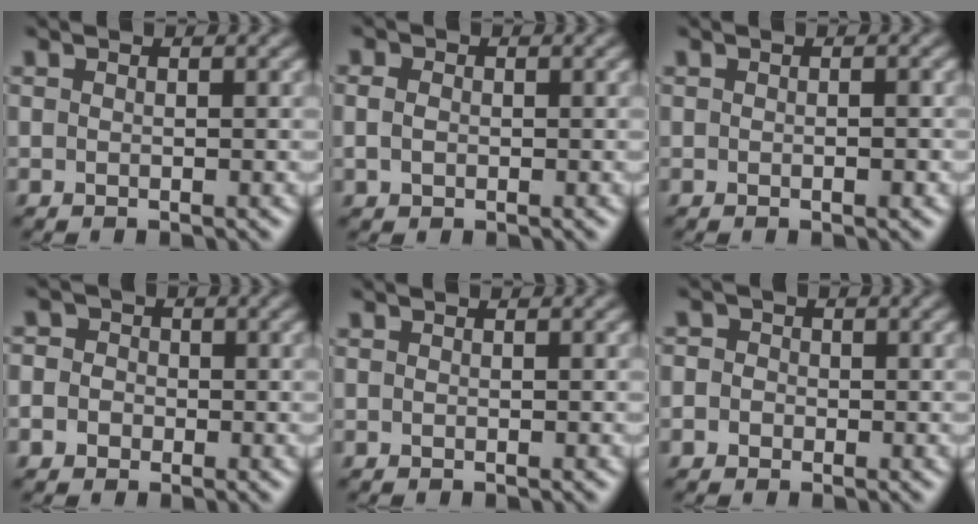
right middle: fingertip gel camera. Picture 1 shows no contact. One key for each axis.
{"total": 1.2, "fx": 0.1, "fy": 1.0, "fz": 0.7, "tx": -0.014, "ty": 0.005, "tz": 0.001}
{"total": 0.9, "fx": -0.3, "fy": 0.2, "fz": 0.8, "tx": -0.012, "ty": -0.003, "tz": -0.004}
{"total": 3.8, "fx": 0.4, "fy": 3.5, "fz": 1.5, "tx": -0.002, "ty": 0.030, "tz": -0.027}
{"total": 0.0}
{"total": 2.6, "fx": 0.2, "fy": 2.4, "fz": 1.0, "tx": -0.002, "ty": 0.016, "tz": -0.023}